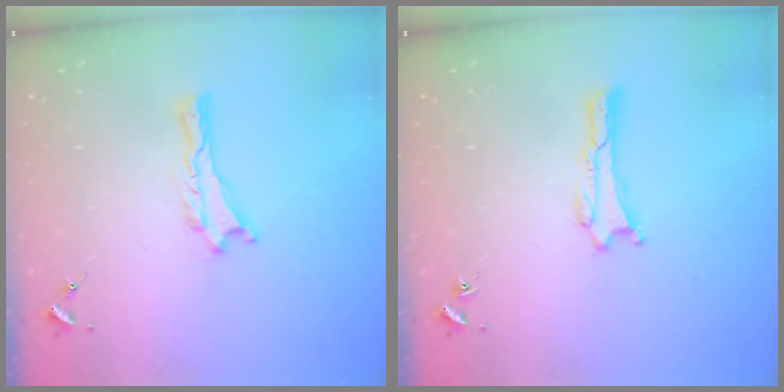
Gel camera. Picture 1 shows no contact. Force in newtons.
{"total": 0.0}